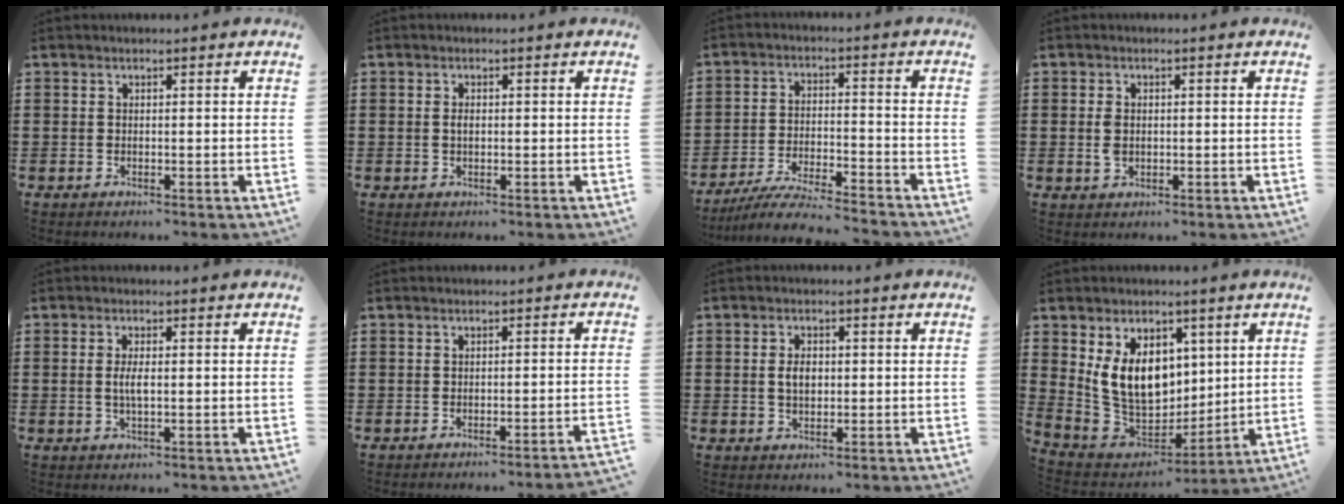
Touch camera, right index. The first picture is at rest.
{"total": 1.1, "force": [0.0, 0.5, 0.9], "torque": [-0.020, 0.002, -0.001]}
{"total": 6.2, "force": [-5.9, -0.1, 2.1], "torque": [-0.051, -0.010, -0.117]}
{"total": 2.2, "force": [0.0, 1.4, 1.7], "torque": [-0.043, 0.002, -0.004]}
{"total": 2.9, "force": [-0.1, 0.8, 2.7], "torque": [-0.058, -0.004, -0.005]}
{"total": 1.5, "force": [-1.3, -0.4, 0.6], "torque": [-0.010, 0.000, -0.025]}
{"total": 3.1, "force": [0.2, 1.9, 2.5], "torque": [-0.042, 0.005, -0.001]}
{"total": 11.1, "force": [3.1, 8.4, 6.5], "torque": [-0.158, -0.004, 0.060]}